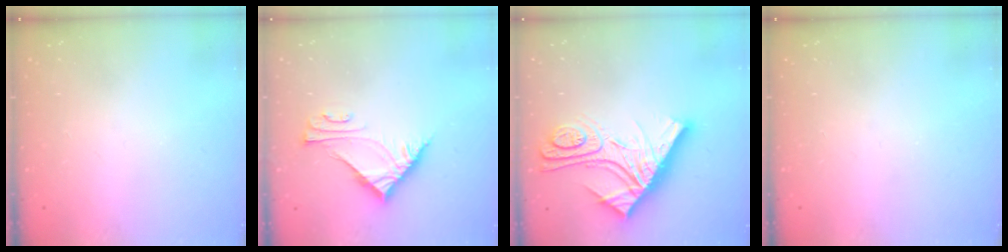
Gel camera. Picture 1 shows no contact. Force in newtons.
{"total": 7.7, "press": 7.7, "slide": 0.3}
{"total": 17.1, "press": 17.0, "slide": 1.5}
{"total": 0.0}